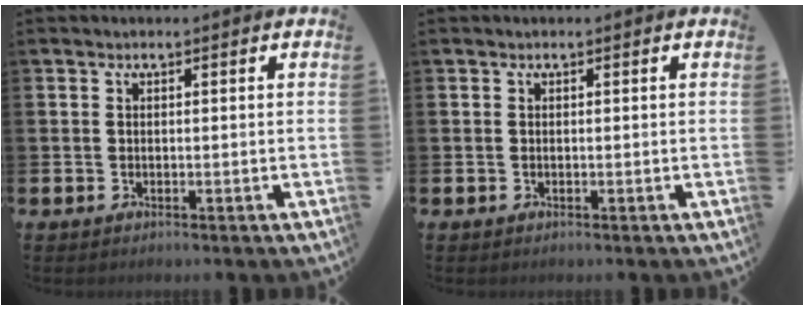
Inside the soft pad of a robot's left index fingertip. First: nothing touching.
{"total": 0.0}